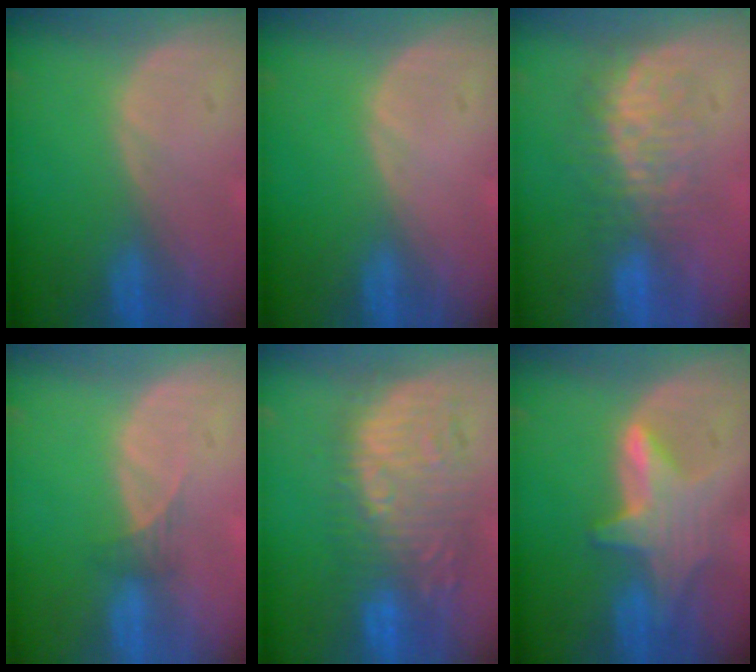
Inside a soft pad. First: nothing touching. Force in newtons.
{"total": 0.0}
{"total": 8.0, "press": 7.2, "slide": 3.5}
{"total": 1.6, "press": 1.3, "slide": 0.9}
{"total": 10.7, "press": 10.4, "slide": 2.4}
{"total": 6.7, "press": 6.2, "slide": 2.3}